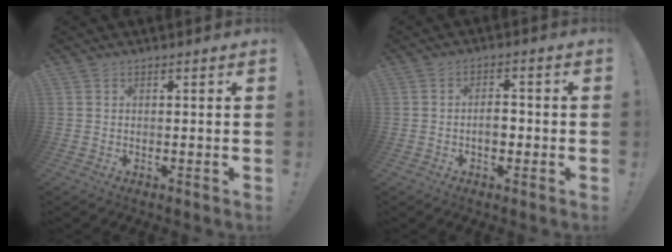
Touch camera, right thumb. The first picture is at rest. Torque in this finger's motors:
{"motor_torque": [0.45, 0.51, 0.30, -0.24, 0.00]}